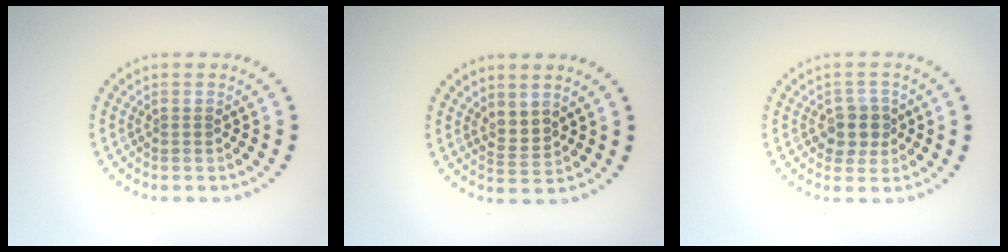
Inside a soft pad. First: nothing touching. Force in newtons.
{"total": 1.7, "press": 1.4, "slide": 1.0}
{"total": 2.4, "press": 2.3, "slide": 0.9}